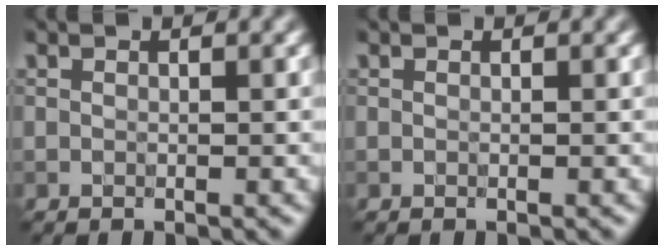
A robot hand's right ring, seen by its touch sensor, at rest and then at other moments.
{"total": 0.0}